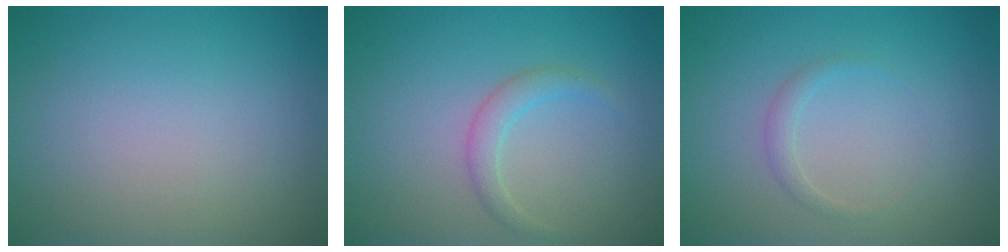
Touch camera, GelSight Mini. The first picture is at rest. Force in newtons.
{"total": 1.7, "press": 1.7, "slide": 0.1}
{"total": 1.0, "press": 1.0, "slide": 0.1}